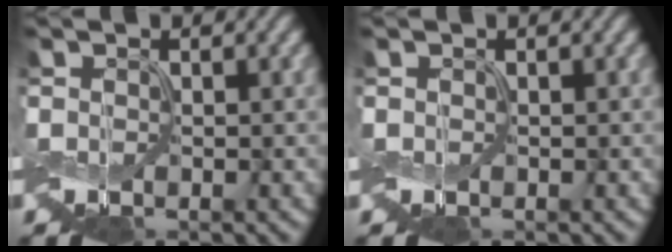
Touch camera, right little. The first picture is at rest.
{"total": 0.0}